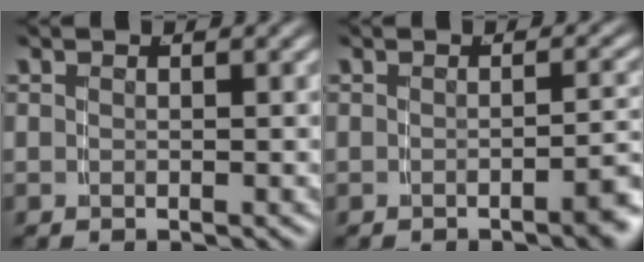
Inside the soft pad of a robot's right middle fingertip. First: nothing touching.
{"total": 2.2, "force": [-1.5, 0.1, 1.6], "torque": [-0.018, 0.007, -0.028]}